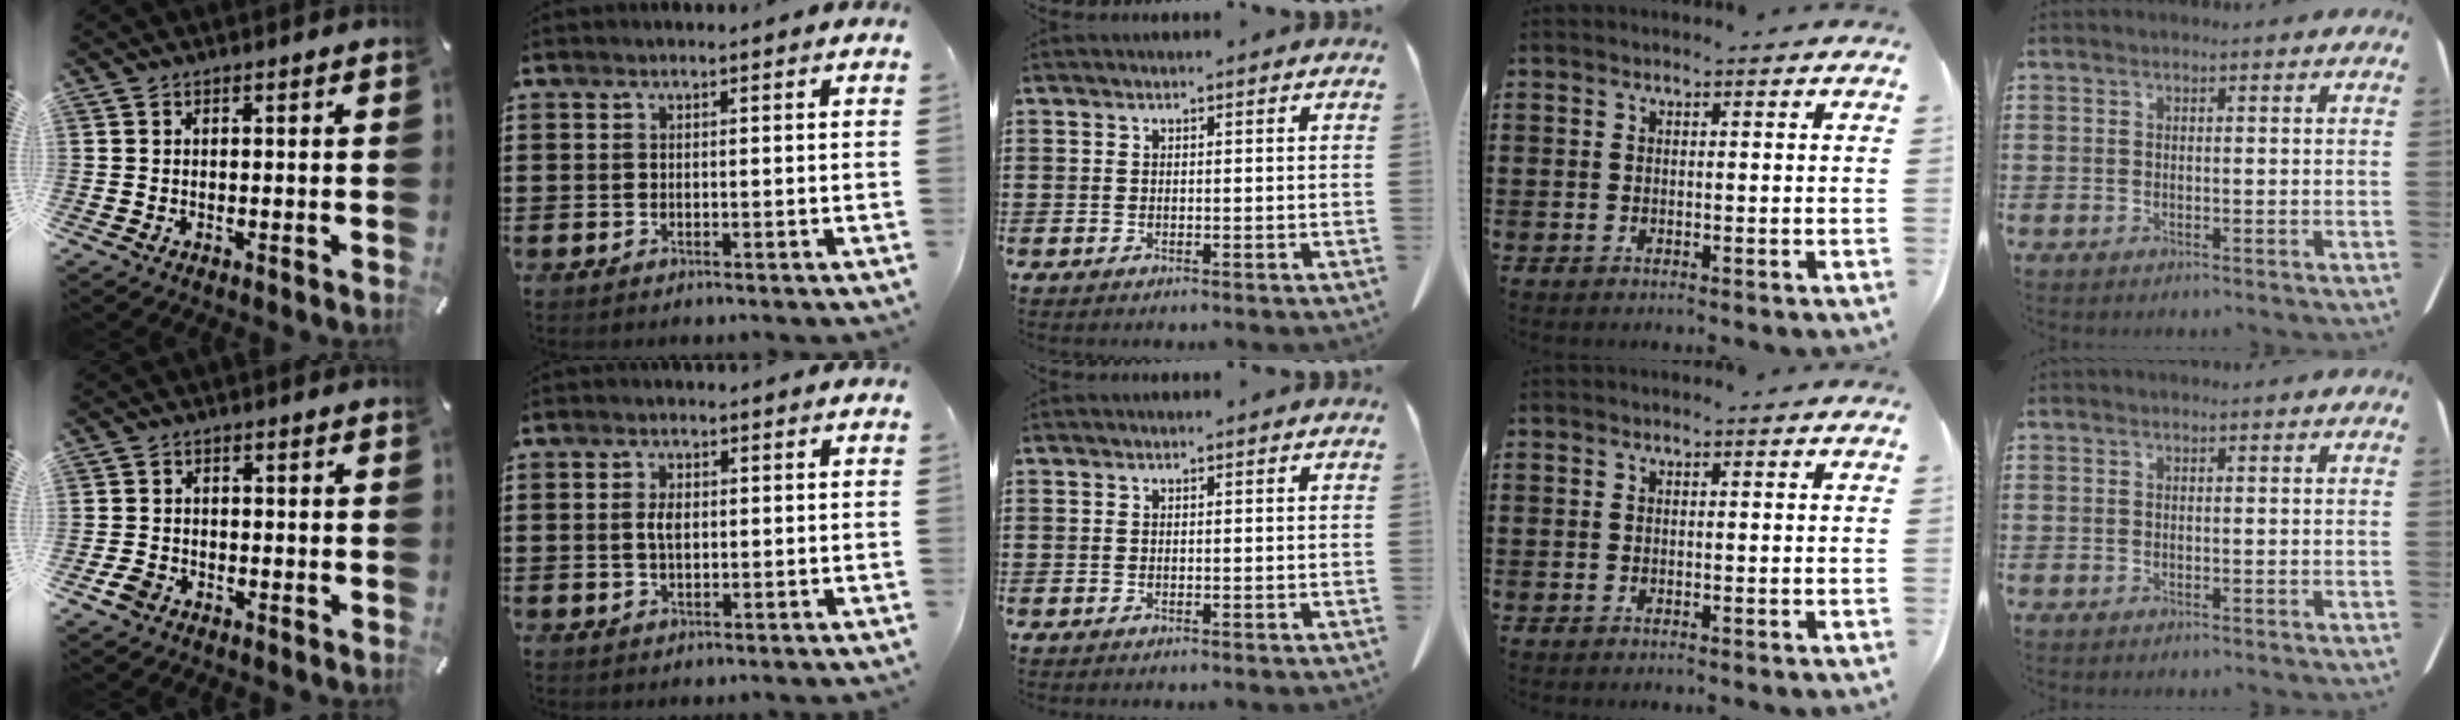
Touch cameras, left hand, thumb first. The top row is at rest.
{"thumb": {"total": 3.1, "force": [-1.7, 2.3, 1.1], "torque": [-0.023, 0.007, -0.034]}, "index": {"total": 2.7, "force": [0.3, 1.4, 2.3], "torque": [-0.048, 0.007, 0.003]}}